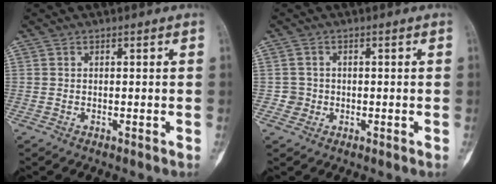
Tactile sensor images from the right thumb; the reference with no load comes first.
{"total": 2.0, "force": [-0.4, 1.9, -0.1], "torque": [0.015, 0.009, -0.012]}